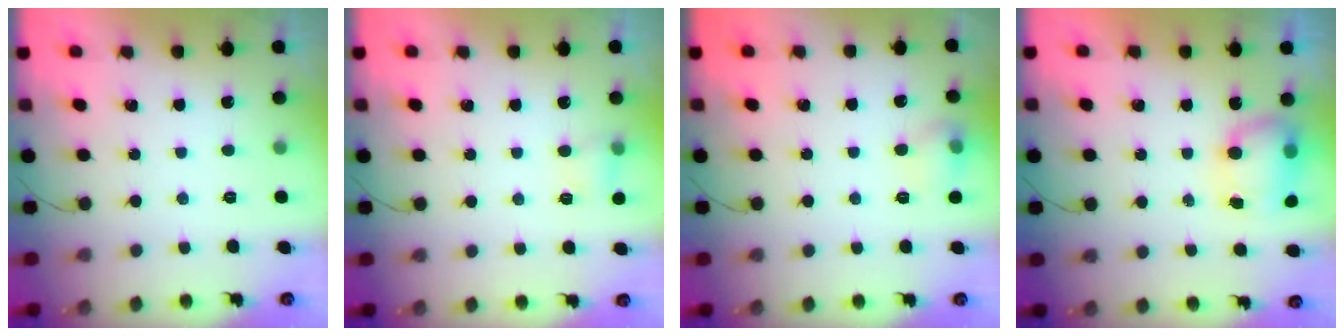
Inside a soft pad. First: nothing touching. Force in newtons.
{"total": 4.1, "press": 3.9, "slide": 1.3}
{"total": 7.6, "press": 7.5, "slide": 1.4}
{"total": 8.7, "press": 8.6, "slide": 1.7}